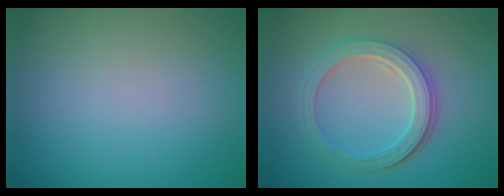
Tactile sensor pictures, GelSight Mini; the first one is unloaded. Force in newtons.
{"total": 4.7, "press": 3.6, "slide": 3.1}